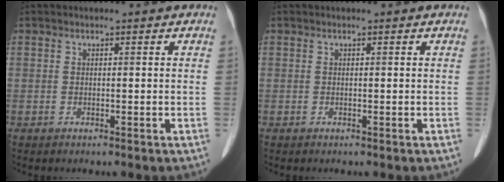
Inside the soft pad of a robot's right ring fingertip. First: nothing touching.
{"total": 0.0}